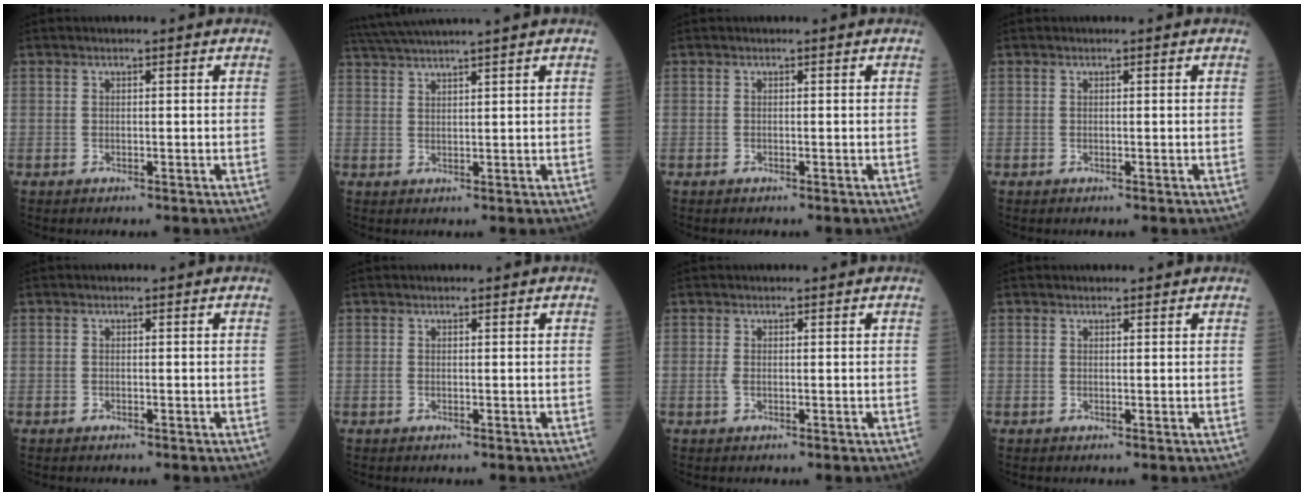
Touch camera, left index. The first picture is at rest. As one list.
[{"total": 8.2, "force": [7.2, -1.6, 3.5], "torque": [-0.062, 0.026, 0.119]}, {"total": 0.0}, {"total": 0.0}, {"total": 0.0}, {"total": 1.0, "force": [0.9, 0.2, 0.4], "torque": [-0.012, 0.022, 0.014]}, {"total": 0.7, "force": [0.2, 0.3, 0.6], "torque": [-0.021, 0.007, 0.001]}, {"total": 1.0, "force": [0.8, 0.6, 0.0], "torque": [-0.002, 0.008, 0.008]}]